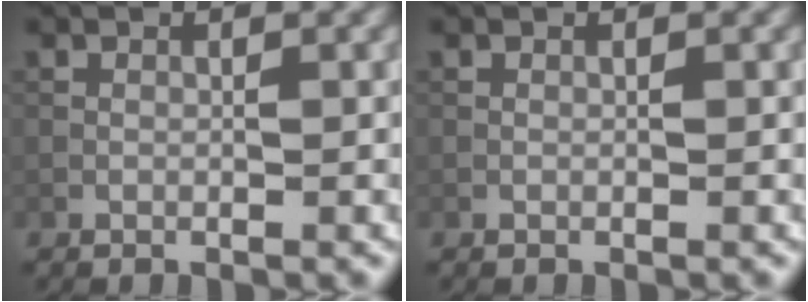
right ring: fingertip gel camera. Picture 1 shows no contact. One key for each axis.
{"total": 0.0}